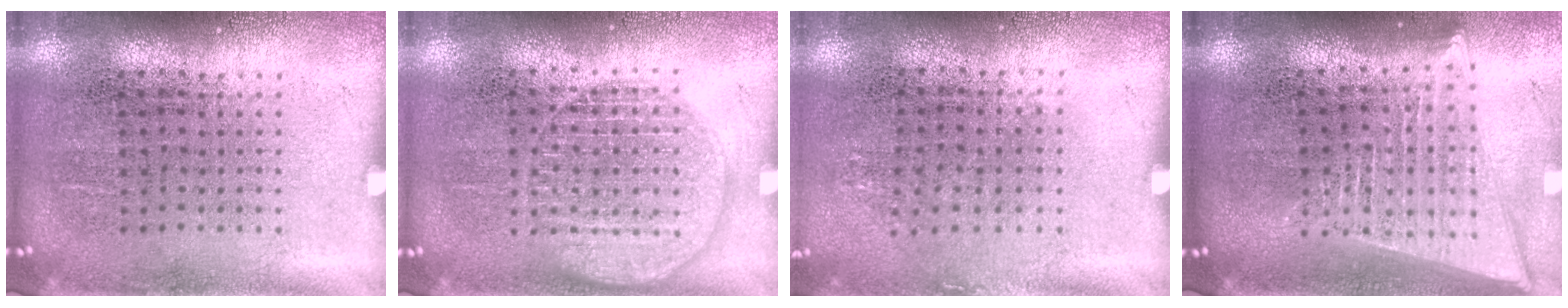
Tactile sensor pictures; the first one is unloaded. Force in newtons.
{"total": 1.4, "press": 1.4, "slide": 0.1}
{"total": 0.8, "press": 0.7, "slide": 0.4}
{"total": 2.0, "press": 1.8, "slide": 1.0}